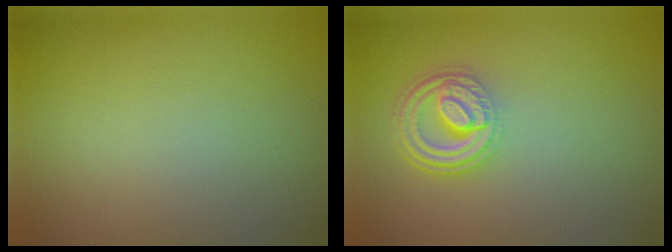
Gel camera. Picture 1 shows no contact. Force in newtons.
{"total": 4.6, "press": 3.5, "slide": 2.9}